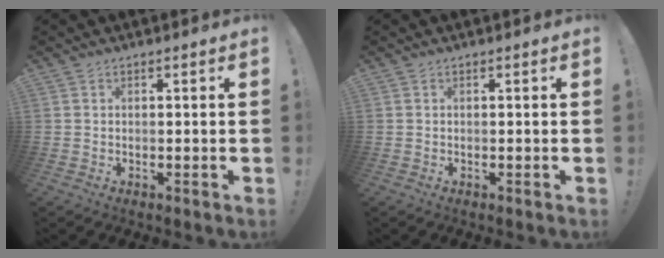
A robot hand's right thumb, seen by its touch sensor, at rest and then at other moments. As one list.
[{"total": 0.0}]